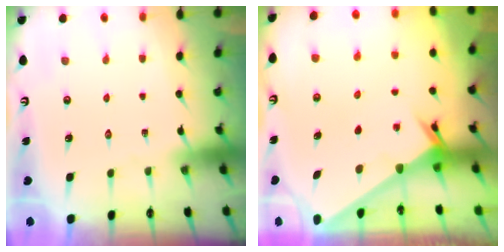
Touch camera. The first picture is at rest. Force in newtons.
{"total": 2.3, "press": 2.3, "slide": 0.3}